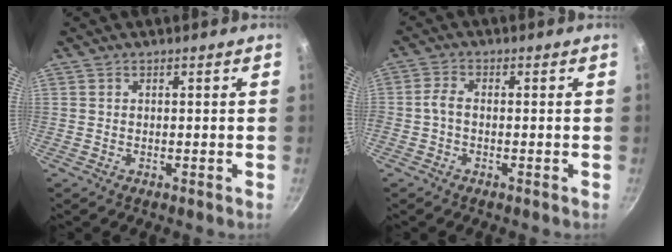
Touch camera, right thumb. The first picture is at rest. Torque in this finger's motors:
{"motor_torque": [0.32, 0.18, 1.42, 0.08, 0.33]}